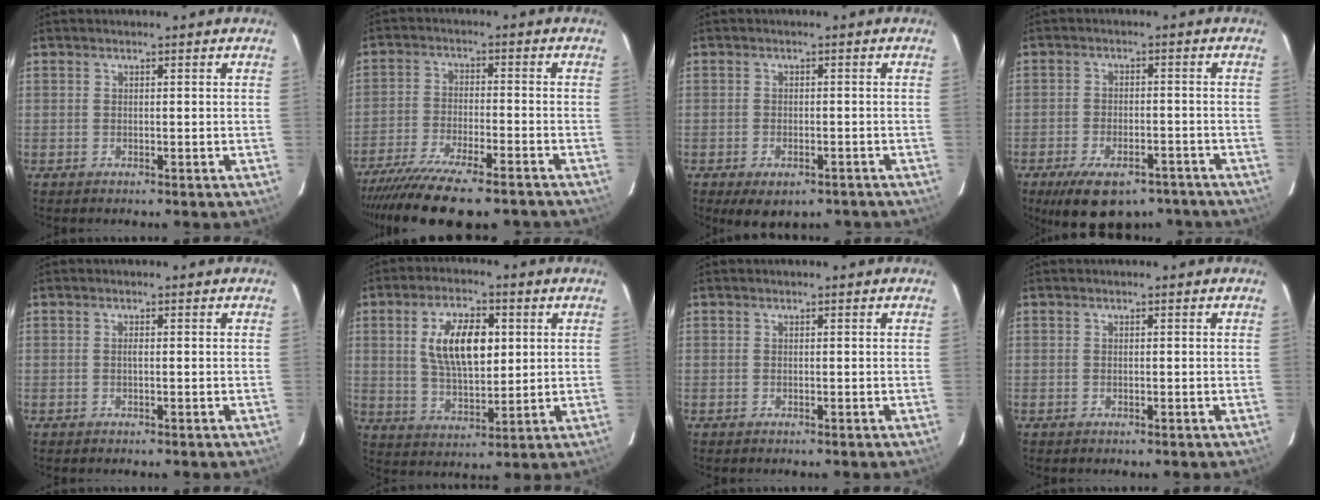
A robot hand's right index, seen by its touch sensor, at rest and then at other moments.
{"total": 20.1, "force": [-16.7, 4.2, 10.3], "torque": [-0.206, -0.045, -0.263]}
{"total": 6.9, "force": [-4.6, 3.3, 3.9], "torque": [-0.079, -0.015, -0.060]}
{"total": 13.9, "force": [-9.8, 6.4, 7.4], "torque": [-0.150, -0.011, -0.140]}
{"total": 0.5, "force": [-0.1, 0.0, 0.5], "torque": [-0.009, 0.003, -0.003]}
{"total": 11.9, "force": [2.8, 5.6, 10.1], "torque": [-0.186, 0.009, 0.056]}
{"total": 0.0}
{"total": 0.0}